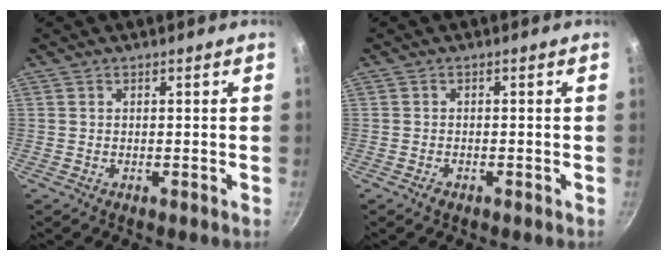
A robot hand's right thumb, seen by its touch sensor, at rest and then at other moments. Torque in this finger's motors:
{"motor_torque": [-0.43, -0.31, -0.46, 0.10, 0.04]}